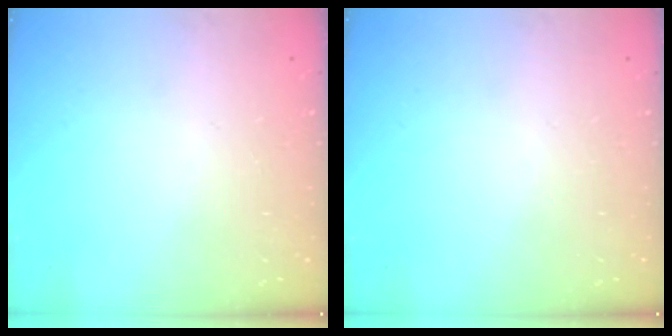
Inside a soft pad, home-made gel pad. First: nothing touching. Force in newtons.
{"total": 0.0}